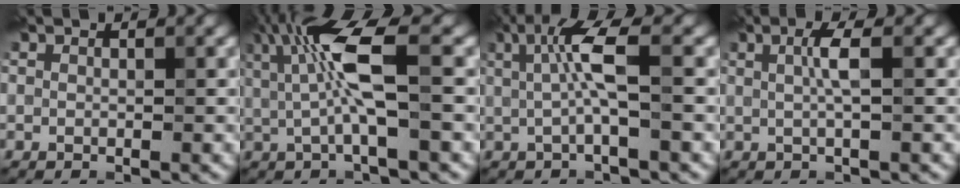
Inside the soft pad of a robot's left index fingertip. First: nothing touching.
{"total": 6.7, "force": [1.3, 1.3, 6.4], "torque": [-0.133, 0.004, 0.022]}
{"total": 4.2, "force": [0.5, 0.5, 4.1], "torque": [-0.085, 0.004, 0.008]}
{"total": 2.3, "force": [0.3, 0.3, 2.2], "torque": [-0.043, 0.003, 0.004]}